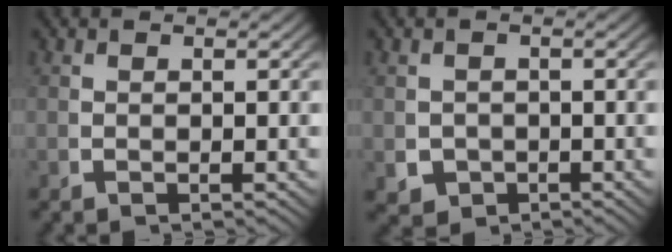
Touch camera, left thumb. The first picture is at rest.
{"total": 4.0, "force": [-1.3, 3.4, 1.5], "torque": [-0.037, -0.028, -0.009]}